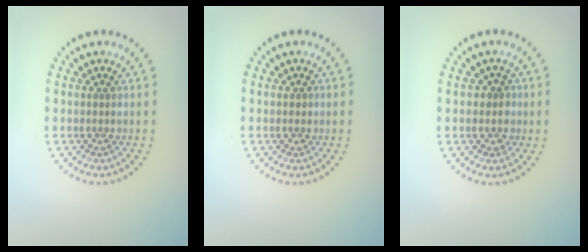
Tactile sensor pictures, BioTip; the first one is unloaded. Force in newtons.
{"total": 0.8, "press": 0.8, "slide": 0.1}
{"total": 1.2, "press": 1.0, "slide": 0.7}